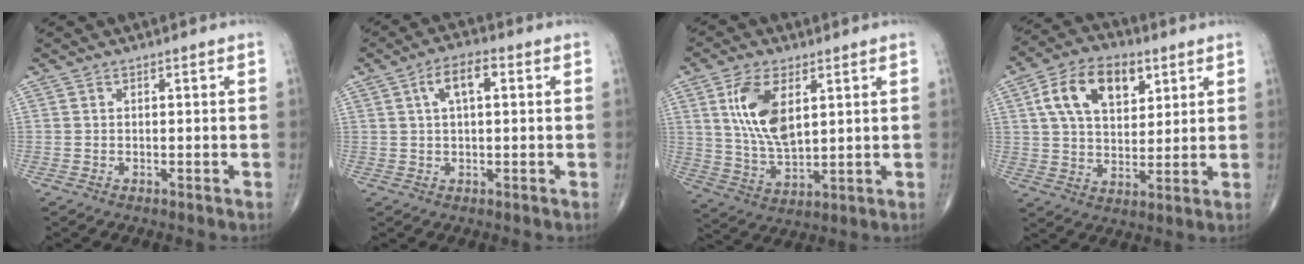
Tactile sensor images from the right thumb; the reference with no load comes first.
{"total": 5.9, "force": [1.7, 2.5, 5.1], "torque": [-0.090, 0.013, 0.027]}
{"total": 11.8, "force": [3.9, 5.8, 9.5], "torque": [-0.181, -0.019, 0.081]}
{"total": 14.1, "force": [5.5, 8.4, 9.9], "torque": [-0.150, -0.006, 0.097]}